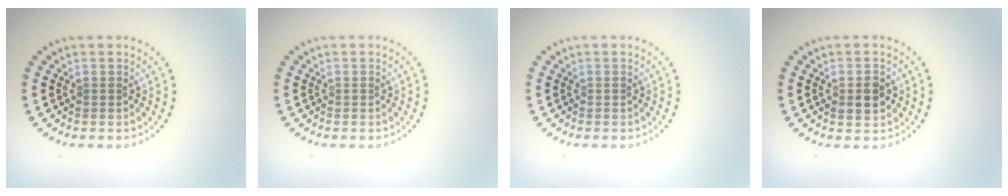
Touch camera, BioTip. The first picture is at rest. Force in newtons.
{"total": 0.0}
{"total": 0.0}
{"total": 2.7, "press": 2.7, "slide": 0.2}